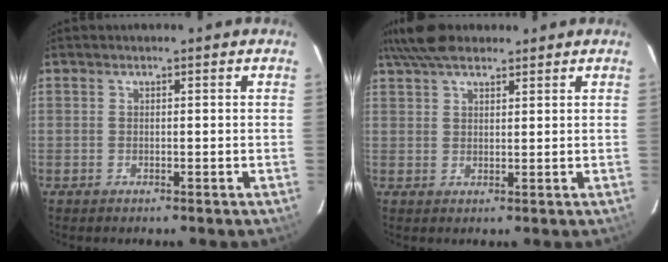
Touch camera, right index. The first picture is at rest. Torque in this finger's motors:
{"motor_torque": [0.06, 0.09, 0.07, 0.05]}